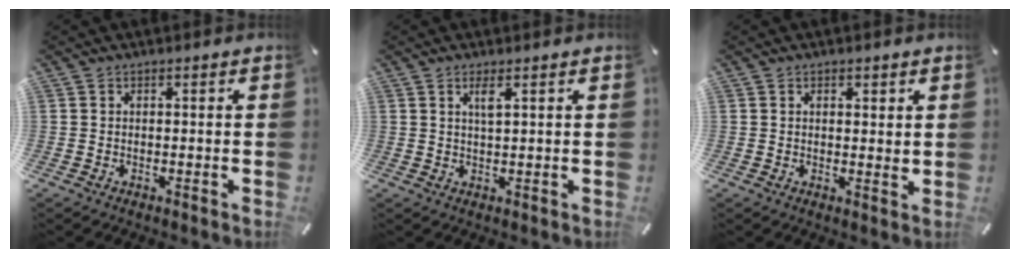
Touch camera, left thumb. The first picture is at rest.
{"total": 2.6, "force": [1.4, 0.4, 2.2], "torque": [-0.047, 0.002, 0.023]}
{"total": 1.9, "force": [1.0, 1.1, 1.2], "torque": [-0.016, -0.001, 0.016]}